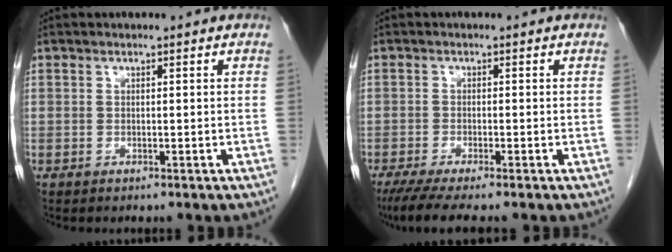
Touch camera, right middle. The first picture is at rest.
{"total": 5.7, "force": [-4.6, 0.0, 3.5], "torque": [-0.053, -0.015, -0.078]}